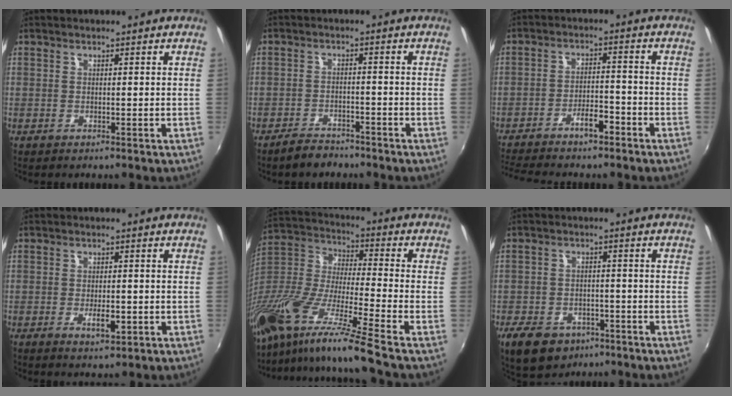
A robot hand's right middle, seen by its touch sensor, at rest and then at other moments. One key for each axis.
{"total": 4.2, "fx": -3.6, "fy": 1.6, "fz": 1.3, "tx": -0.039, "ty": 0.006, "tz": -0.059}
{"total": 7.1, "fx": -5.8, "fy": 1.4, "fz": 3.8, "tx": -0.078, "ty": 0.008, "tz": -0.098}
{"total": 3.3, "fx": -1.0, "fy": 1.2, "fz": 2.9, "tx": -0.054, "ty": -0.004, "tz": -0.013}
{"total": 22.5, "fx": -16.6, "fy": -0.4, "fz": 15.2, "tx": -0.275, "ty": -0.049, "tz": -0.311}
{"total": 10.5, "fx": -6.4, "fy": 6.8, "fz": 4.9, "tx": -0.125, "ty": -0.004, "tz": -0.094}